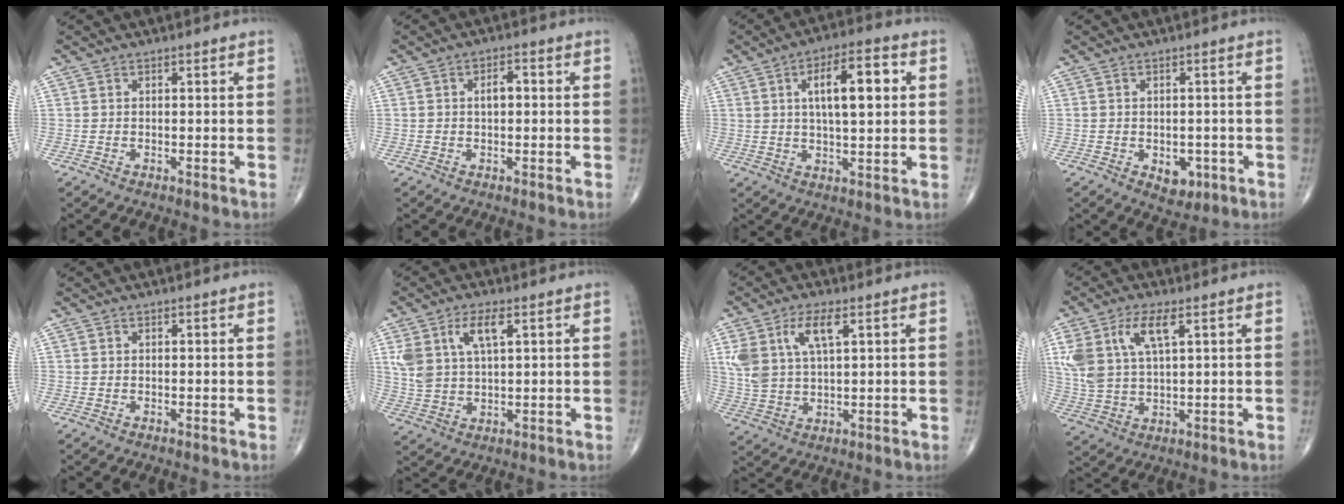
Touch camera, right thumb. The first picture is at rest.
{"total": 3.1, "force": [0.2, 1.6, 2.6], "torque": [-0.042, 0.010, 0.000]}
{"total": 12.0, "force": [2.9, 4.4, 10.7], "torque": [-0.157, 0.005, 0.044]}
{"total": 4.4, "force": [-1.3, 3.0, 2.9], "torque": [-0.019, 0.003, -0.009]}
{"total": 0.0}
{"total": 8.5, "force": [3.5, 3.9, 6.7], "torque": [-0.139, -0.002, 0.074]}
{"total": 9.6, "force": [3.9, 4.3, 7.6], "torque": [-0.161, -0.002, 0.082]}
{"total": 10.9, "force": [4.4, 4.8, 8.8], "torque": [-0.195, -0.003, 0.094]}